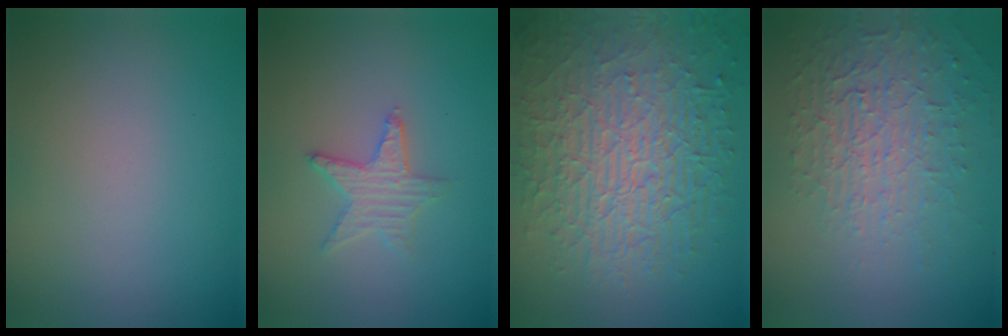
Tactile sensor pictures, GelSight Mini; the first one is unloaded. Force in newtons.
{"total": 2.7, "press": 2.6, "slide": 0.5}
{"total": 10.5, "press": 6.7, "slide": 8.1}
{"total": 5.3, "press": 3.4, "slide": 4.1}